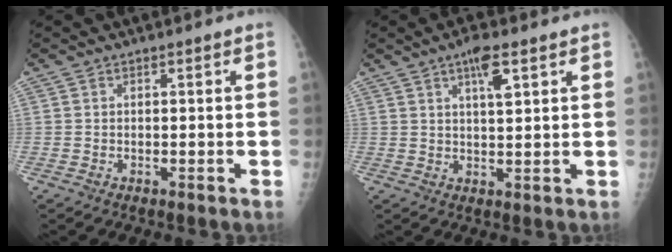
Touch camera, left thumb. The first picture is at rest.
{"total": 5.3, "force": [2.7, 1.4, 4.3], "torque": [-0.065, -0.008, 0.044]}